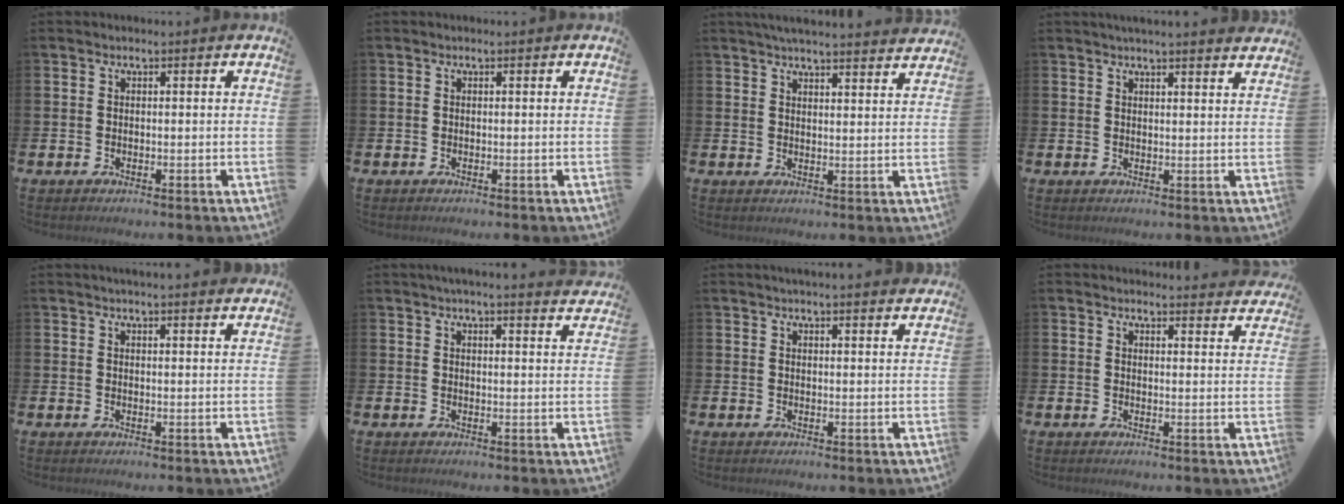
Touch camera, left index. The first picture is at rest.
{"total": 0.0}
{"total": 4.6, "force": [4.6, -0.1, 0.8], "torque": [-0.020, -0.023, 0.081]}
{"total": 2.9, "force": [2.9, -0.2, 0.4], "torque": [-0.001, -0.018, 0.050]}
{"total": 2.2, "force": [2.2, -0.2, 0.2], "torque": [0.006, -0.015, 0.038]}
{"total": 3.6, "force": [3.5, -0.4, 0.6], "torque": [-0.007, -0.021, 0.061]}
{"total": 2.6, "force": [2.6, -0.3, 0.2], "torque": [-0.004, -0.013, 0.047]}
{"total": 3.0, "force": [3.0, 0.2, -0.1], "torque": [0.008, -0.023, 0.051]}